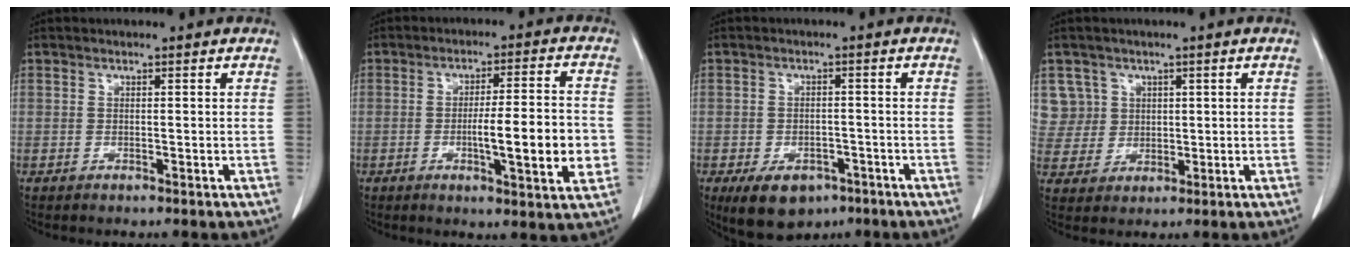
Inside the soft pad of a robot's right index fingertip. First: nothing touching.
{"total": 11.1, "force": [-2.2, 1.0, 10.8], "torque": [-0.162, -0.002, -0.034]}
{"total": 7.9, "force": [-4.8, 4.9, 3.9], "torque": [-0.060, 0.000, -0.064]}
{"total": 5.8, "force": [2.3, 5.3, -0.4], "torque": [0.017, 0.012, 0.053]}